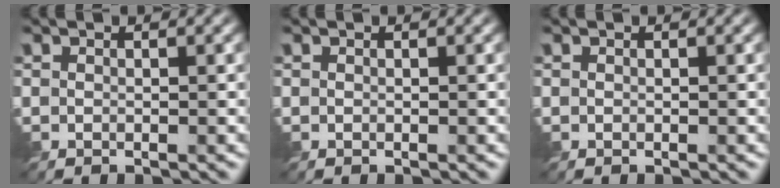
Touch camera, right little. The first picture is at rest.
{"total": 0.0}
{"total": 0.0}